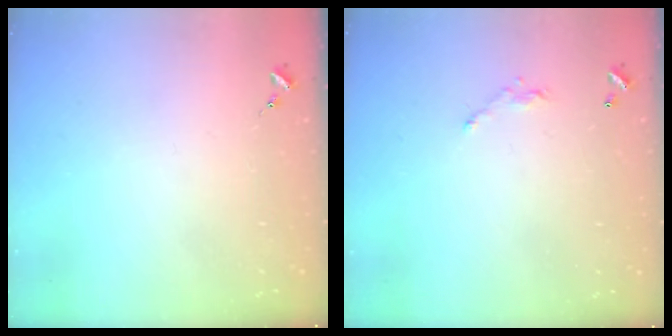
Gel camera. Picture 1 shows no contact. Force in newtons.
{"total": 6.0, "press": 6.0, "slide": 0.4}